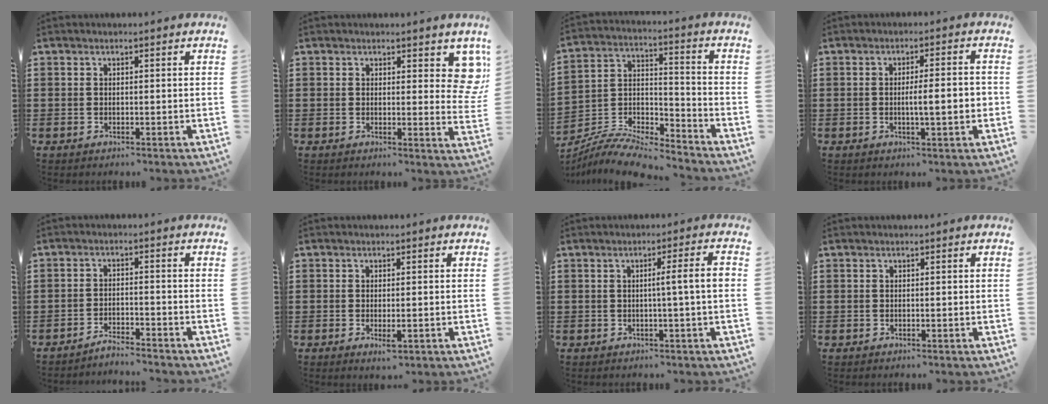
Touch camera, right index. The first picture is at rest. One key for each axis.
{"total": 4.5, "fx": 2.5, "fy": 2.1, "fz": 3.0, "tx": -0.027, "ty": -0.007, "tz": 0.039}
{"total": 8.5, "fx": -8.2, "fy": 0.9, "fz": 2.1, "tx": -0.043, "ty": 0.004, "tz": -0.165}
{"total": 5.0, "fx": -0.6, "fy": 0.6, "fz": 5.0, "tx": -0.078, "ty": -0.004, "tz": -0.016}
{"total": 2.9, "fx": -2.9, "fy": -0.1, "fz": 0.1, "tx": -0.008, "ty": 0.002, "tz": -0.061}
{"total": 1.8, "fx": -0.6, "fy": 0.5, "fz": 1.6, "tx": -0.034, "ty": -0.005, "tz": -0.013}
{"total": 4.3, "fx": -0.1, "fy": -0.3, "fz": 4.3, "tx": -0.077, "ty": -0.006, "tz": -0.005}
{"total": 0.0}